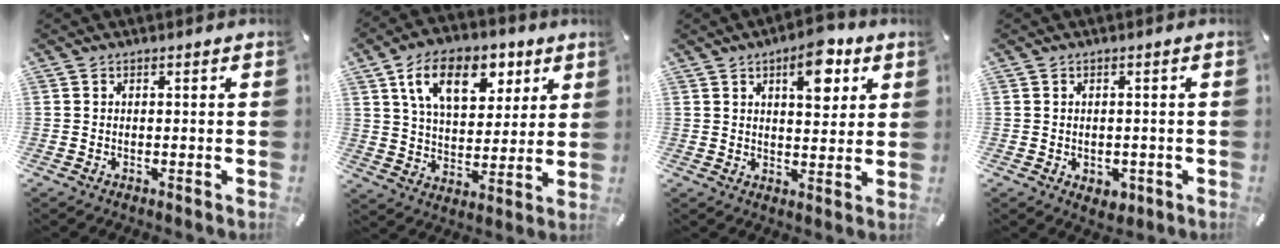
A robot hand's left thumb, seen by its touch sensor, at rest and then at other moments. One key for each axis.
{"total": 15.0, "fx": 7.5, "fy": 9.3, "fz": 9.0, "tx": -0.147, "ty": -0.018, "tz": 0.131}
{"total": 10.2, "fx": 5.1, "fy": 4.8, "fz": 7.3, "tx": -0.088, "ty": -0.021, "tz": 0.080}
{"total": 2.6, "fx": -0.8, "fy": 2.2, "fz": 1.2, "tx": -0.012, "ty": 0.001, "tz": -0.015}